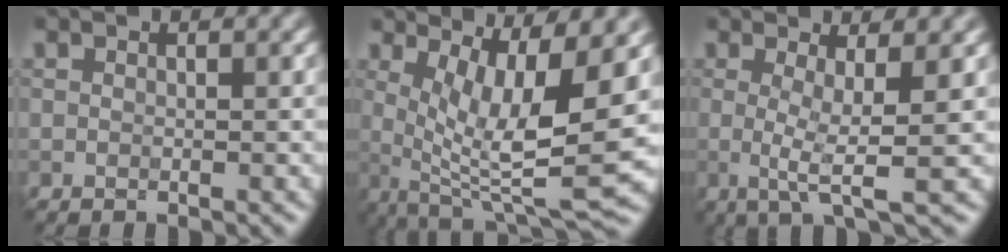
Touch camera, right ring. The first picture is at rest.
{"total": 9.2, "force": [1.3, 2.6, 8.8], "torque": [-0.144, -0.012, 0.027]}
{"total": 3.8, "force": [0.2, 0.6, 3.8], "torque": [-0.065, -0.008, 0.000]}